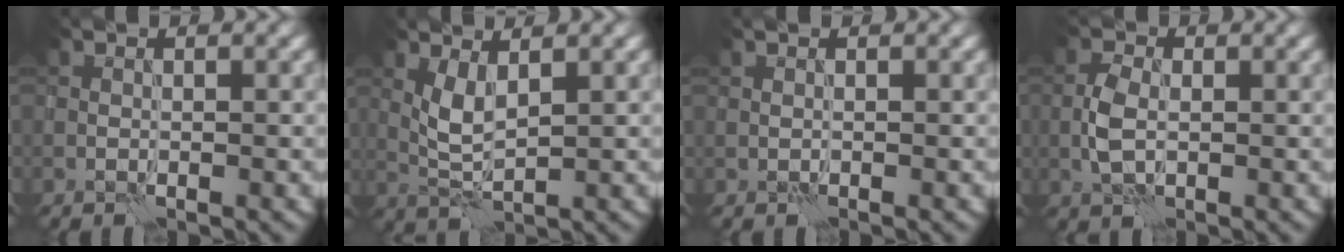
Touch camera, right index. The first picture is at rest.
{"total": 2.7, "force": [1.1, 0.8, 2.4], "torque": [-0.058, -0.002, 0.026]}
{"total": 0.0}
{"total": 2.8, "force": [-0.5, 1.7, 2.2], "torque": [-0.046, 0.000, -0.010]}